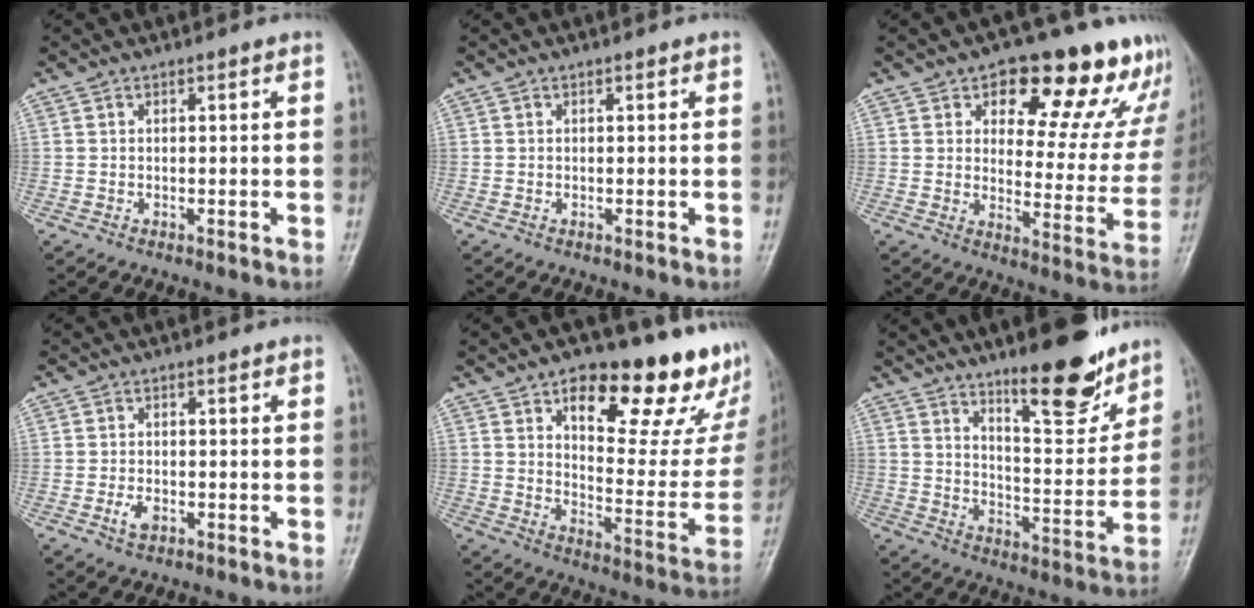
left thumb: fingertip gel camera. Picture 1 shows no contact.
{"total": 0.0}
{"total": 18.9, "force": [13.2, 8.7, 10.4], "torque": [-0.064, -0.075, 0.160]}
{"total": 2.4, "force": [-0.9, 1.4, 1.7], "torque": [-0.034, 0.000, -0.017]}
{"total": 25.9, "force": [14.6, 10.5, 18.7], "torque": [-0.195, -0.058, 0.208]}
{"total": 14.8, "force": [10.8, 4.1, 9.3], "torque": [-0.100, -0.082, 0.171]}